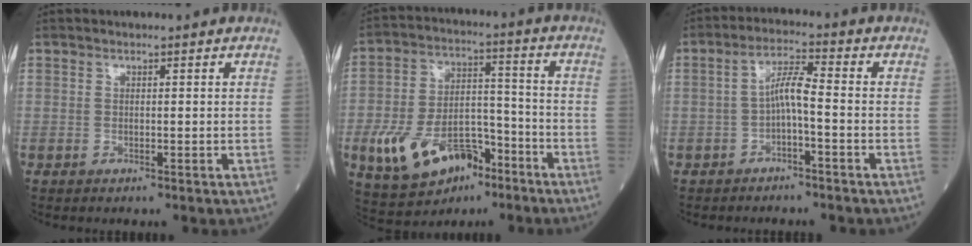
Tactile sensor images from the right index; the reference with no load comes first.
{"total": 14.4, "force": [-7.2, 7.4, 10.1], "torque": [-0.192, 0.011, -0.116]}
{"total": 4.5, "force": [-1.2, 0.5, 4.3], "torque": [-0.082, 0.017, -0.021]}